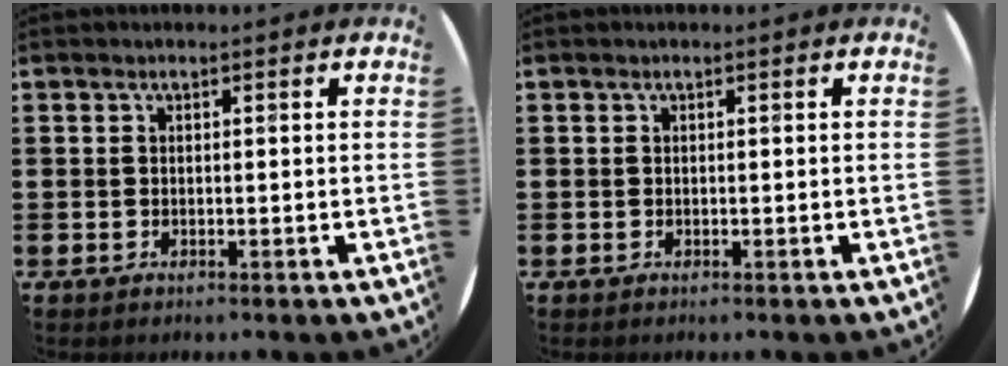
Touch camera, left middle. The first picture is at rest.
{"total": 0.0}